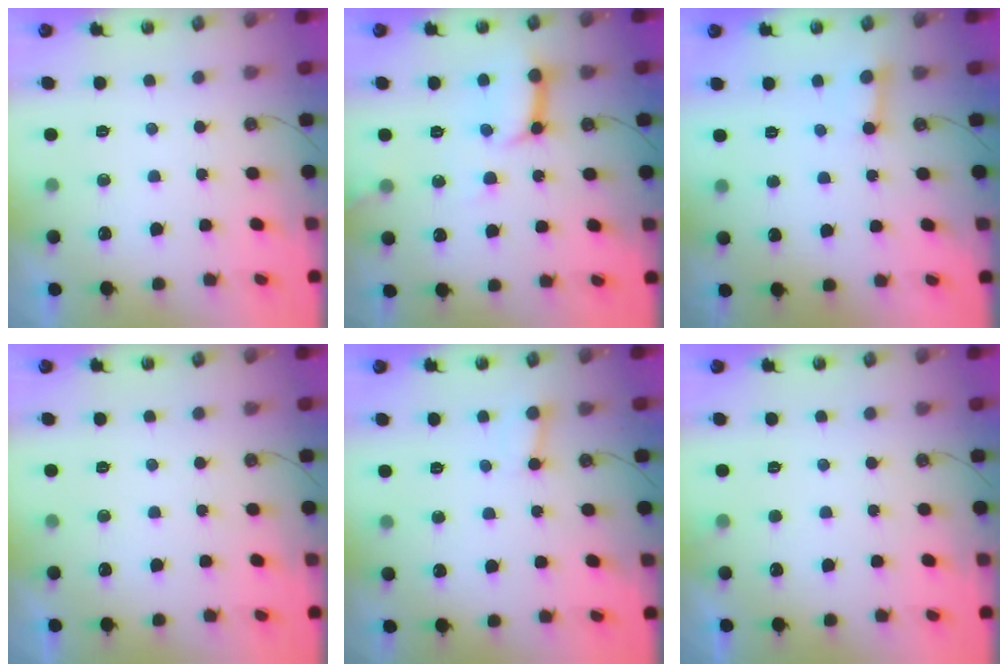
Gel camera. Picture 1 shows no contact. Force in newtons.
{"total": 11.3, "press": 11.3, "slide": 1.3}
{"total": 3.0, "press": 3.0, "slide": 0.2}
{"total": 0.0}
{"total": 2.5, "press": 2.4, "slide": 0.4}
{"total": 3.1, "press": 3.0, "slide": 0.3}